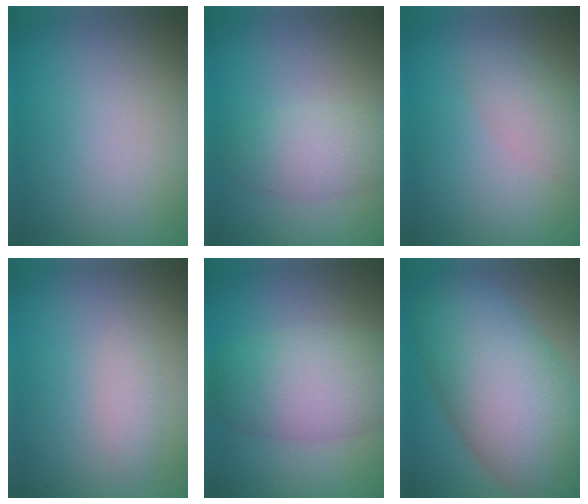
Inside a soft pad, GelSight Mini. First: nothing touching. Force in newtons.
{"total": 2.9, "press": 2.9, "slide": 0.2}
{"total": 2.7, "press": 2.7, "slide": 0.1}
{"total": 1.1, "press": 1.1, "slide": 0.0}
{"total": 6.9, "press": 6.9, "slide": 0.5}
{"total": 13.0, "press": 12.9, "slide": 0.8}